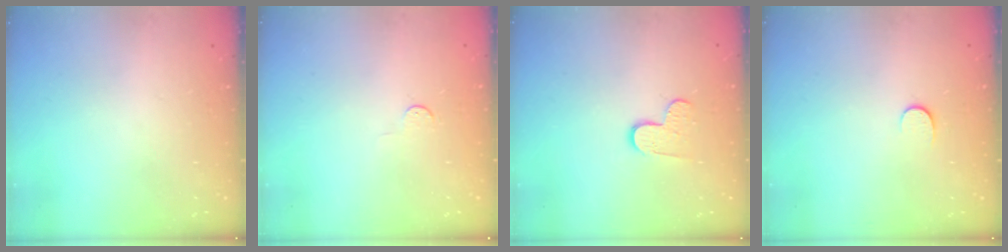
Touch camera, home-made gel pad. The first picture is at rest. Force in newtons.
{"total": 2.8, "press": 2.8, "slide": 0.4}
{"total": 7.9, "press": 7.9, "slide": 0.5}
{"total": 4.4, "press": 4.3, "slide": 0.7}